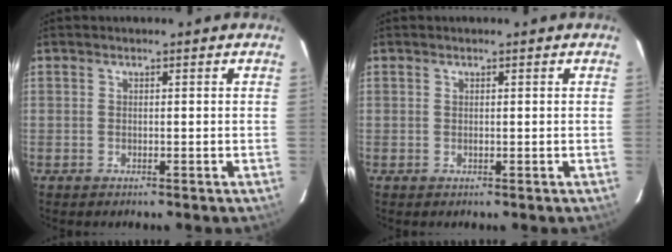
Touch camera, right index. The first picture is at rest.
{"total": 0.0}